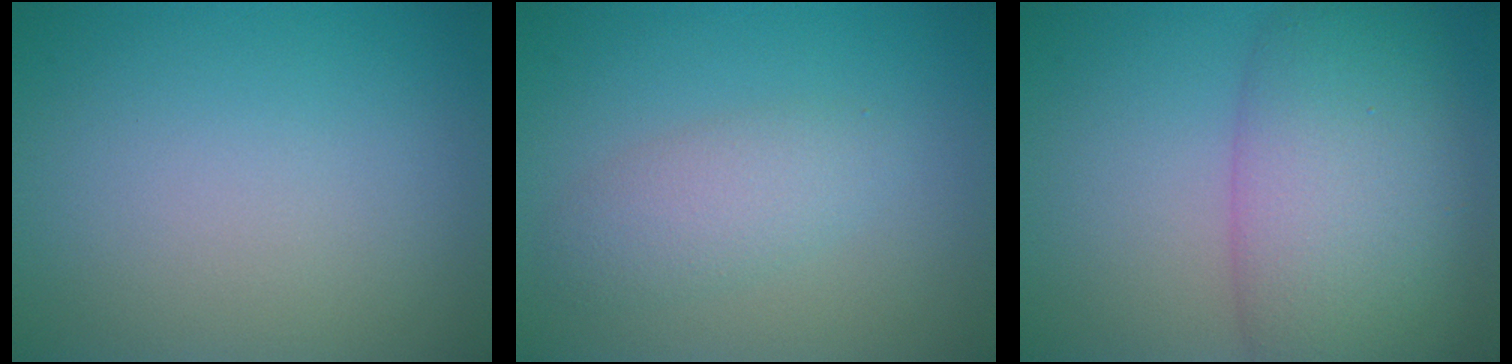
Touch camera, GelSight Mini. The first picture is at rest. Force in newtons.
{"total": 2.7, "press": 2.7, "slide": 0.1}
{"total": 8.8, "press": 8.8, "slide": 0.3}